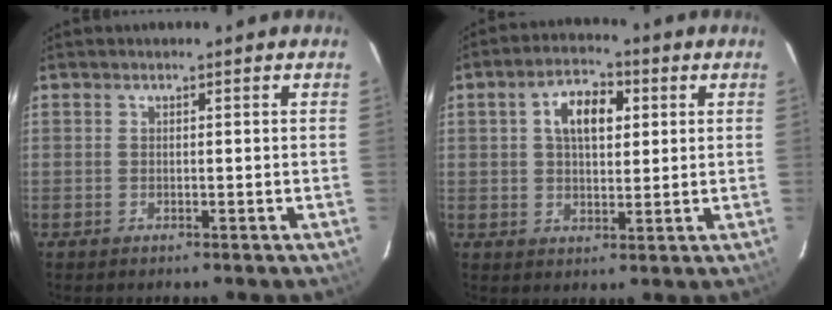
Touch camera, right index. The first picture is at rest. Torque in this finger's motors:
{"motor_torque": [0.56, 0.35, 0.18, 0.09]}